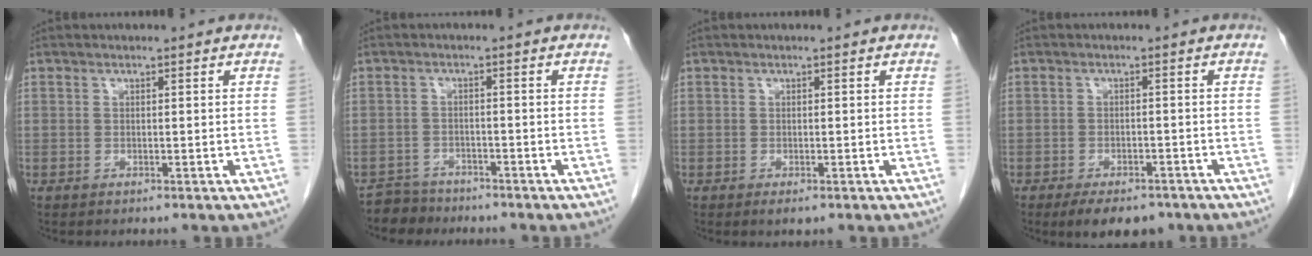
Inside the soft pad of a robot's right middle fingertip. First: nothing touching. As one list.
[{"total": 3.6, "force": [-3.2, 1.5, -0.7], "torque": [0.010, -0.001, -0.058]}, {"total": 1.1, "force": [-0.6, 0.5, 0.8], "torque": [-0.012, -0.002, -0.004]}, {"total": 7.2, "force": [-5.4, 3.2, 3.6], "torque": [-0.047, -0.002, -0.076]}]